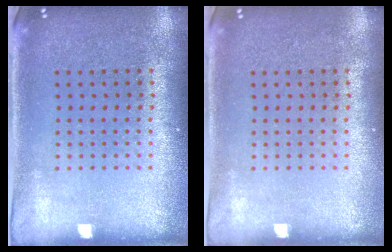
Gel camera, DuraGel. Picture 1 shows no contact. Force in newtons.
{"total": 0.0}